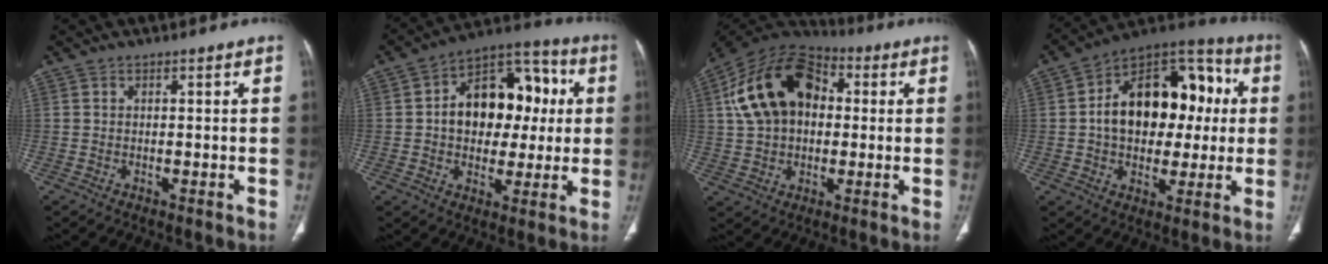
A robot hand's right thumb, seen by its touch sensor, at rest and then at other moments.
{"total": 18.3, "force": [2.0, 12.6, 13.2], "torque": [-0.139, 0.032, 0.026]}
{"total": 18.8, "force": [3.3, 12.9, 13.3], "torque": [-0.223, 0.025, 0.050]}
{"total": 22.6, "force": [2.1, 14.7, 16.9], "torque": [-0.219, 0.037, 0.031]}